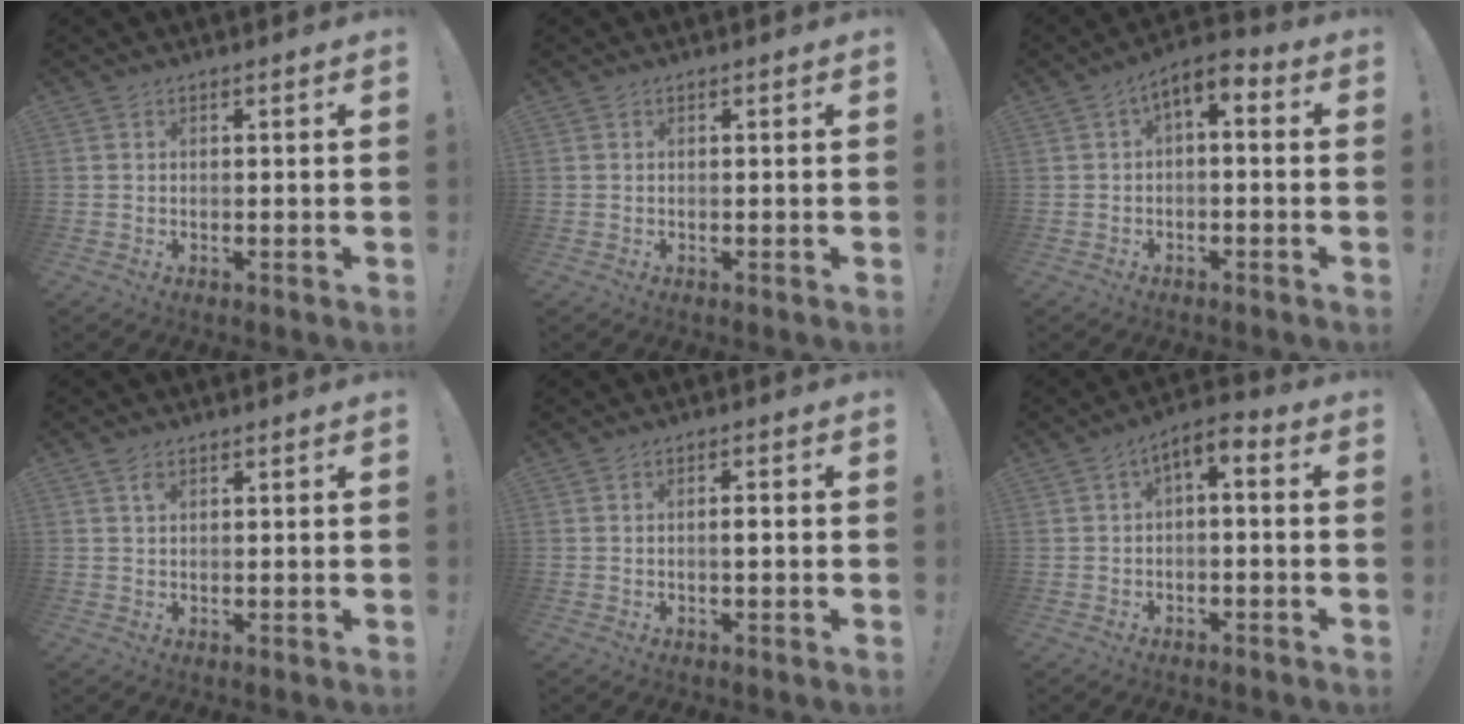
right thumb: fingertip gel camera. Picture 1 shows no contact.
{"total": 0.0}
{"total": 4.8, "force": [0.4, 1.8, 4.4], "torque": [-0.074, -0.002, 0.008]}
{"total": 1.8, "force": [1.0, 0.9, 1.2], "torque": [-0.022, -0.001, 0.018]}
{"total": 1.8, "force": [-0.4, 0.2, 1.8], "torque": [-0.024, 0.000, -0.011]}
{"total": 4.3, "force": [-0.5, 1.5, 4.1], "torque": [-0.066, -0.002, -0.010]}